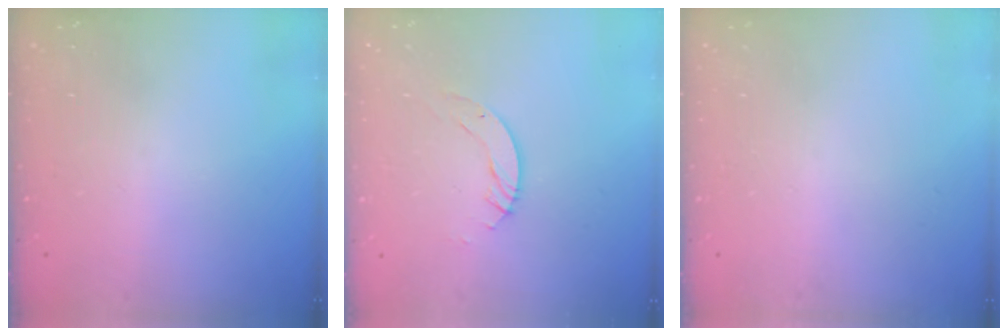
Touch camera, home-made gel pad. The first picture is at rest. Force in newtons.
{"total": 4.0, "press": 4.0, "slide": 0.3}
{"total": 0.0}